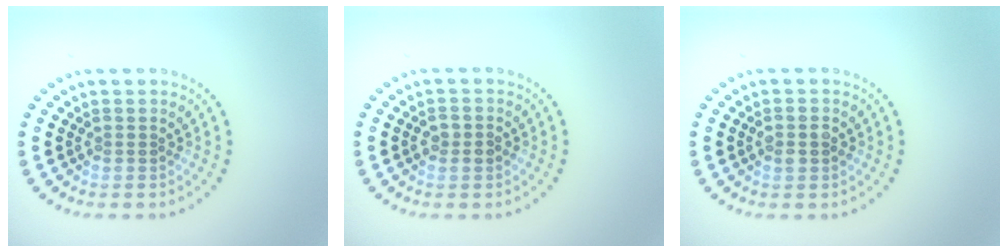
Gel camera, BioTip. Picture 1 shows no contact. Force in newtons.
{"total": 1.5, "press": 1.5, "slide": 0.1}
{"total": 1.4, "press": 1.4, "slide": 0.2}